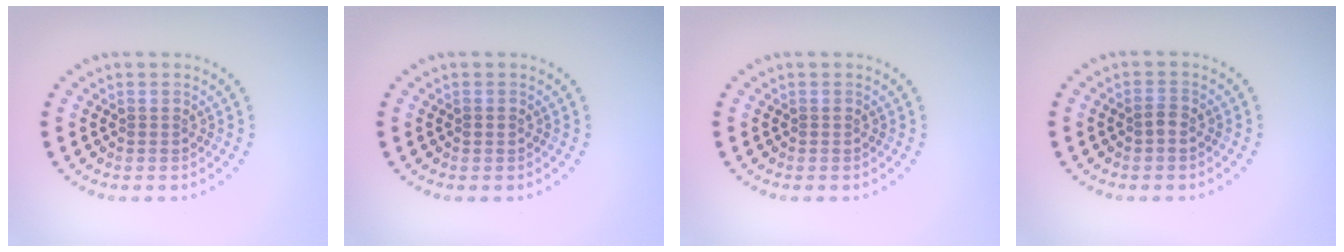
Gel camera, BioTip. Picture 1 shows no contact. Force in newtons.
{"total": 0.7, "press": 0.7, "slide": 0.2}
{"total": 0.0}
{"total": 0.7, "press": 0.7, "slide": 0.1}